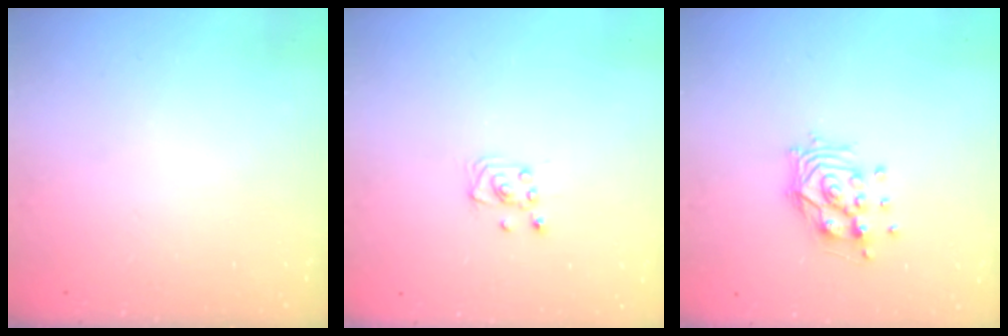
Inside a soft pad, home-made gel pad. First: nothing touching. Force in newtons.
{"total": 3.4, "press": 3.4, "slide": 0.4}
{"total": 10.1, "press": 10.0, "slide": 1.1}